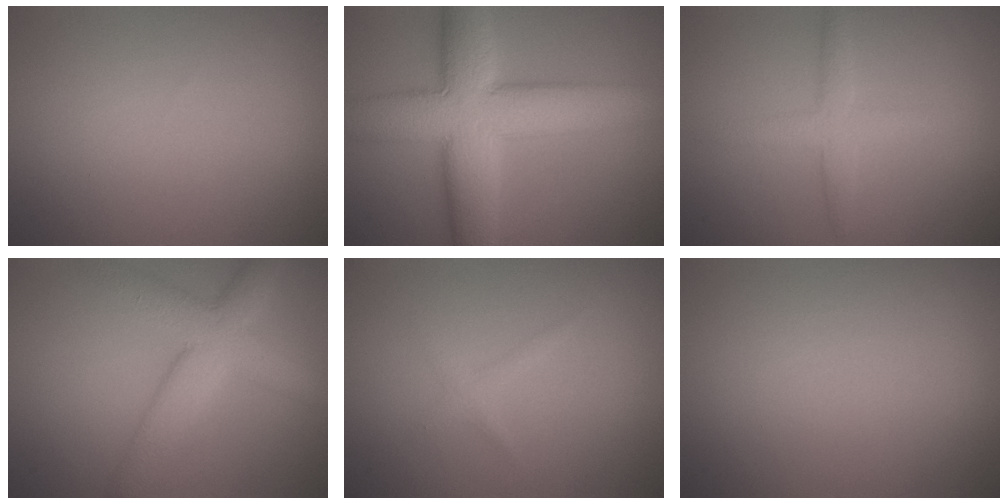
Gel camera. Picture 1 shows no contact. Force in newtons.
{"total": 11.2, "press": 11.1, "slide": 0.8}
{"total": 2.7, "press": 2.7, "slide": 0.0}
{"total": 5.9, "press": 5.9, "slide": 0.4}
{"total": 1.0, "press": 1.0, "slide": 0.1}
{"total": 0.0}